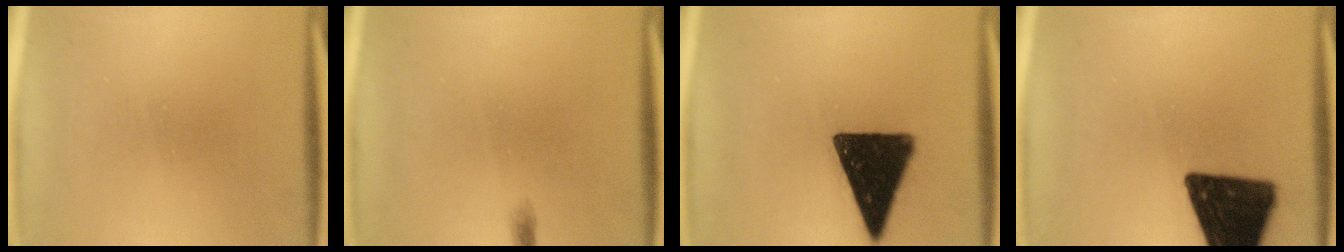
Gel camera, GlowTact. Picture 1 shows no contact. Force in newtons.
{"total": 0.6}
{"total": 16.2}
{"total": 19.5}